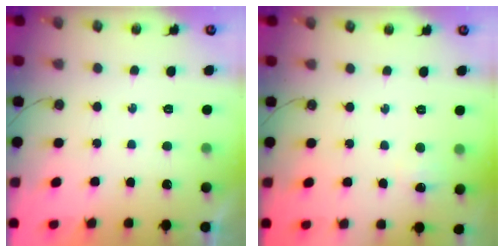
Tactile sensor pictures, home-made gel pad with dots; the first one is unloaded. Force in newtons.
{"total": 5.4, "press": 5.4, "slide": 0.7}